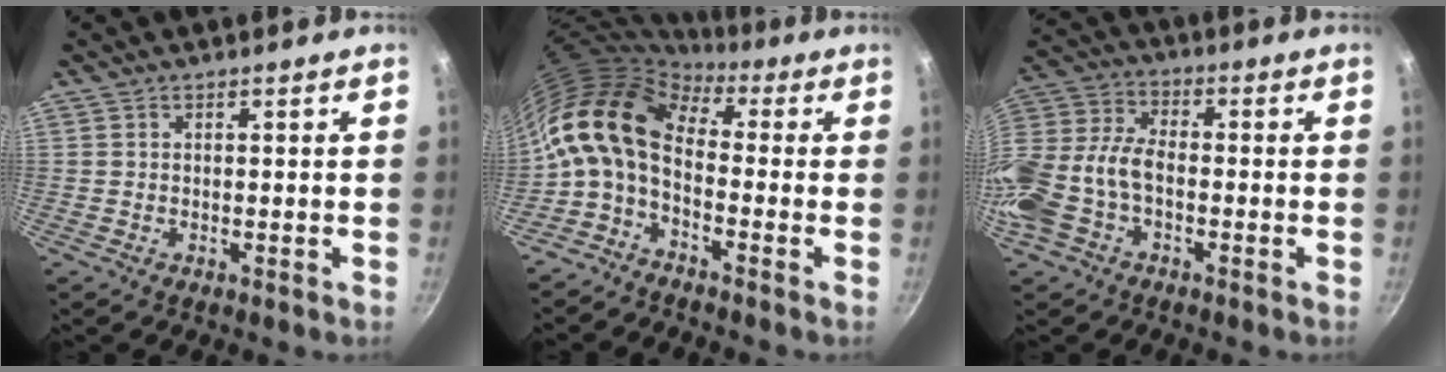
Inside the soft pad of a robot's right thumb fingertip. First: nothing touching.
{"total": 11.7, "force": [0.2, 6.8, 9.5], "torque": [-0.172, 0.022, -0.016]}
{"total": 12.6, "force": [-4.1, 7.8, 9.0], "torque": [-0.197, 0.036, -0.096]}